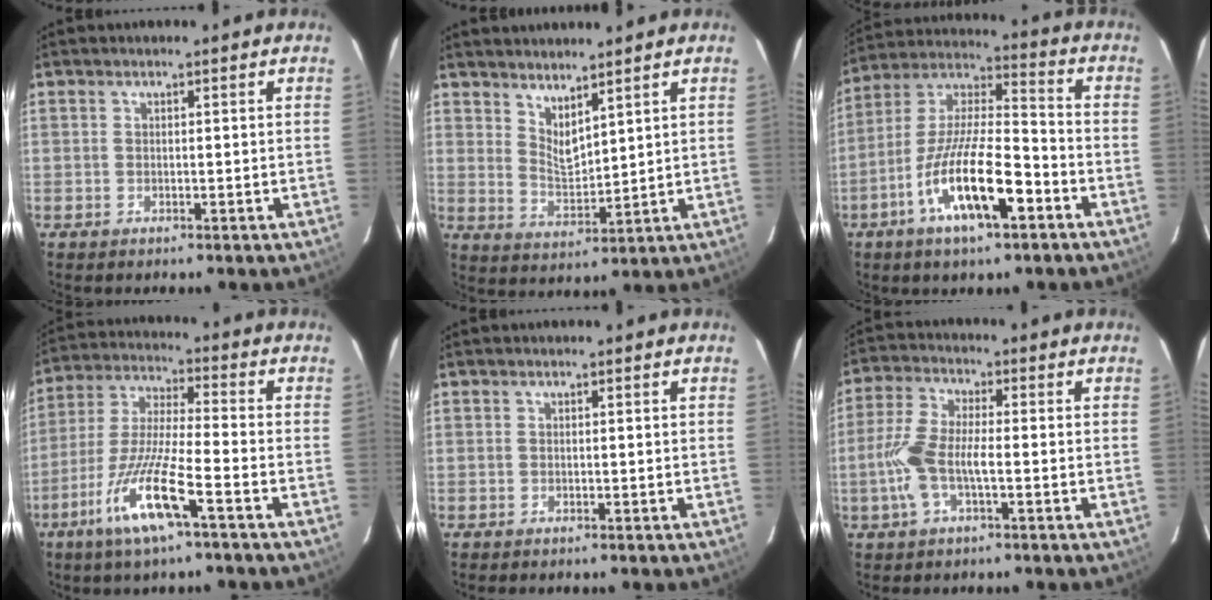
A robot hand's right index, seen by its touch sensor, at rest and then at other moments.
{"total": 5.6, "force": [4.4, 1.7, 3.0], "torque": [-0.049, -0.011, 0.083]}
{"total": 16.4, "force": [-7.6, 4.4, 13.9], "torque": [-0.271, -0.009, -0.139]}
{"total": 13.4, "force": [-7.0, 1.2, 11.3], "torque": [-0.241, -0.013, -0.140]}
{"total": 0.0}
{"total": 8.6, "force": [-2.2, 2.6, 7.9], "torque": [-0.176, 0.005, -0.044]}